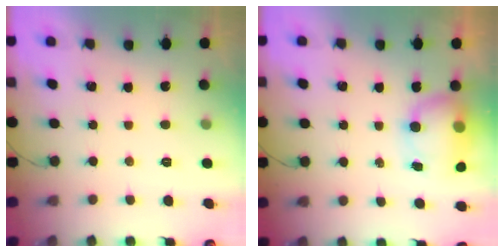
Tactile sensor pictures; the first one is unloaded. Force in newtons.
{"total": 8.4, "press": 8.1, "slide": 2.3}